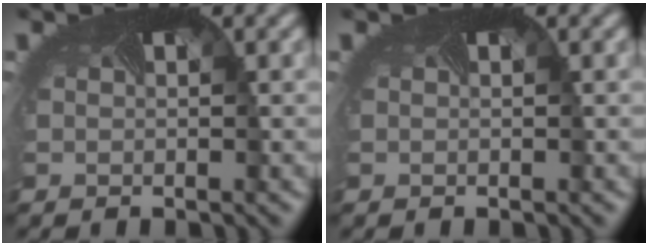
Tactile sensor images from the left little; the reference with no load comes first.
{"total": 0.0}